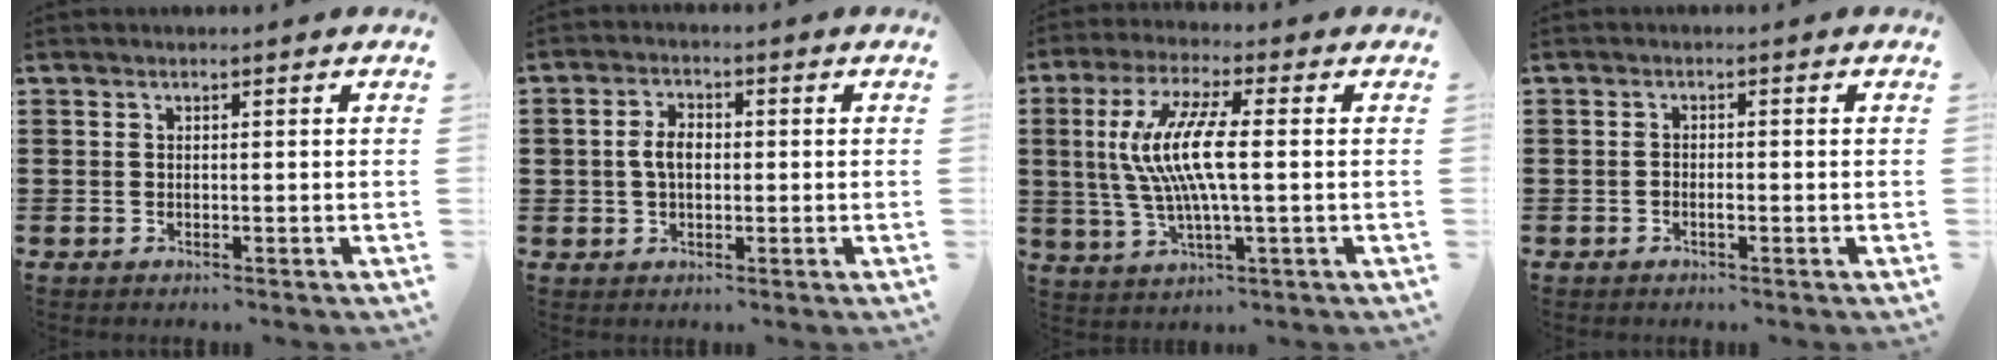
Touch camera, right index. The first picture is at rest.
{"total": 3.5, "force": [0.0, 2.4, 2.6], "torque": [-0.055, 0.009, -0.003]}
{"total": 9.9, "force": [0.3, 1.8, 9.8], "torque": [-0.220, -0.013, -0.008]}
{"total": 1.1, "force": [-0.6, 0.3, 0.8], "torque": [-0.017, -0.004, -0.011]}